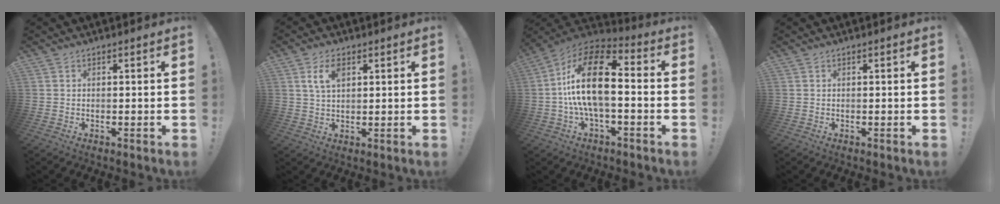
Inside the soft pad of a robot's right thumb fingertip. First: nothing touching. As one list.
[{"total": 5.9, "force": [2.3, 3.2, 4.4], "torque": [-0.074, -0.001, 0.041]}, {"total": 20.0, "force": [0.3, 9.4, 17.7], "torque": [-0.330, 0.011, 0.005]}, {"total": 0.0}]